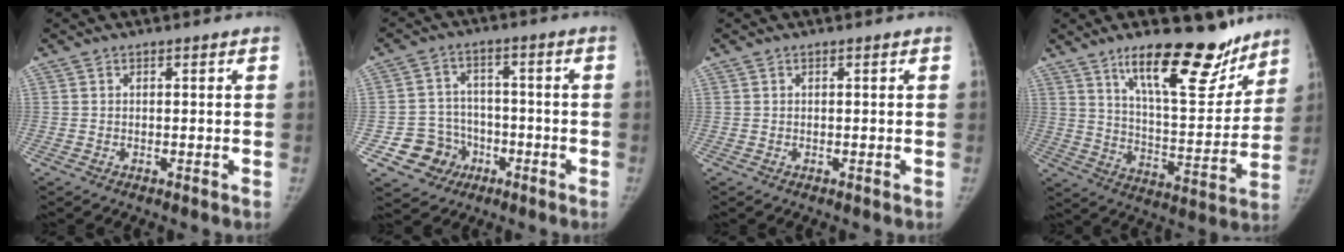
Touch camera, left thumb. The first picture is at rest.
{"total": 8.5, "force": [-3.6, 7.6, 1.5], "torque": [0.010, 0.027, -0.053]}
{"total": 0.0}
{"total": 20.2, "force": [13.8, 7.0, 12.9], "torque": [-0.140, -0.089, 0.219]}